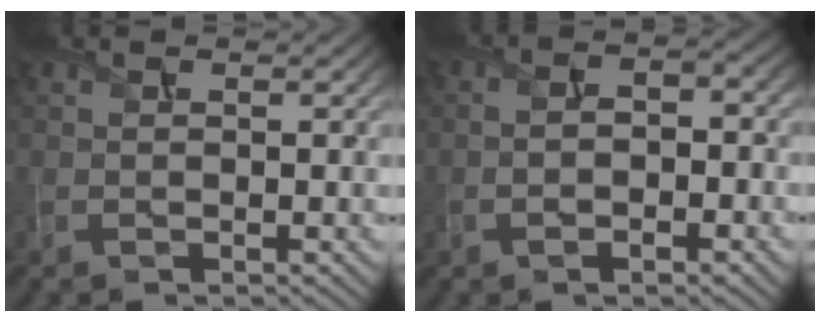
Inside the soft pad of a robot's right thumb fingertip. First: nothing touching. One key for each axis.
{"total": 4.1, "fx": -1.5, "fy": 1.8, "fz": 3.4, "tx": -0.052, "ty": 0.000, "tz": -0.029}